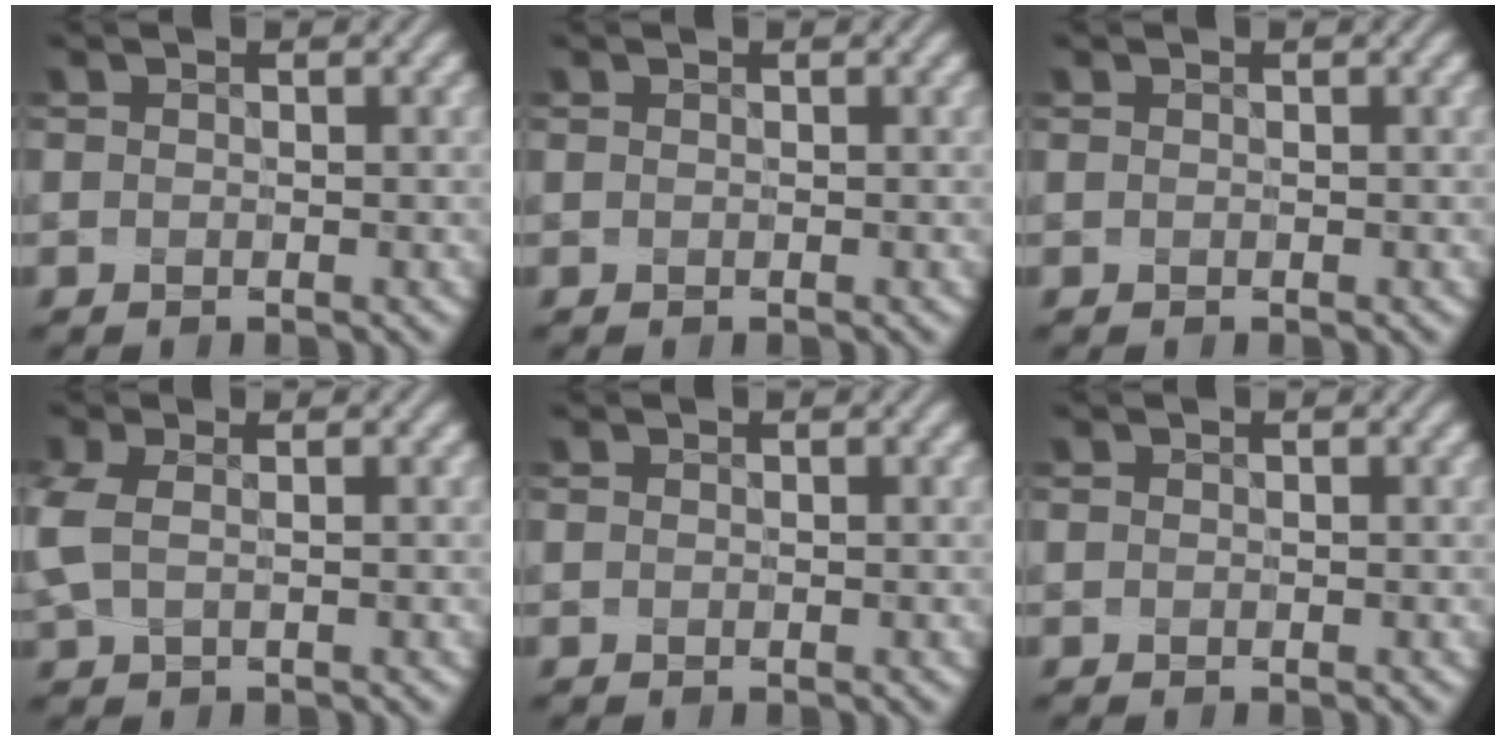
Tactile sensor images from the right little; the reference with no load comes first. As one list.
[{"total": 0.0}, {"total": 0.0}, {"total": 2.4, "force": [-0.2, 1.7, 1.7], "torque": [-0.054, 0.003, -0.008]}, {"total": 0.0}, {"total": 0.0}]